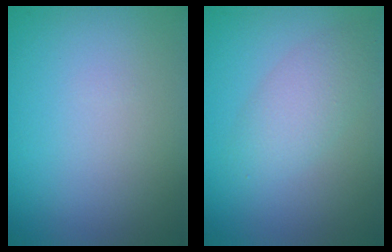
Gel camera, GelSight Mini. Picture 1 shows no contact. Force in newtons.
{"total": 2.9, "press": 2.8, "slide": 0.3}